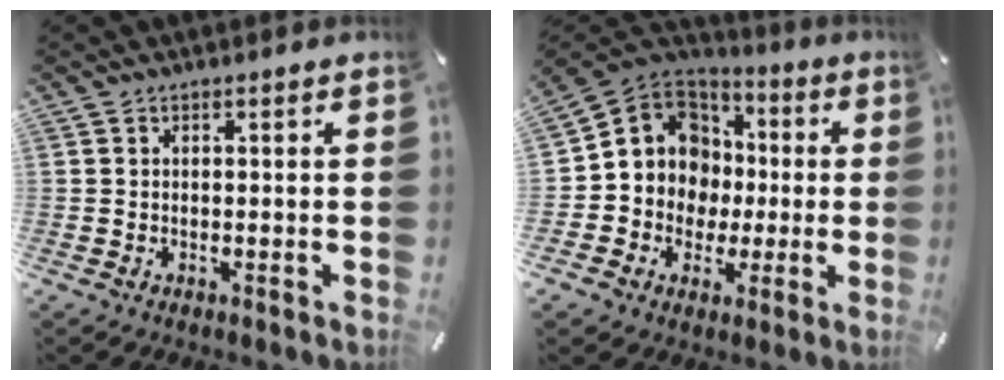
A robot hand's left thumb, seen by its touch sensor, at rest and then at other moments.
{"total": 10.9, "force": [0.6, 10.7, 1.7], "torque": [-0.048, -0.011, 0.023]}